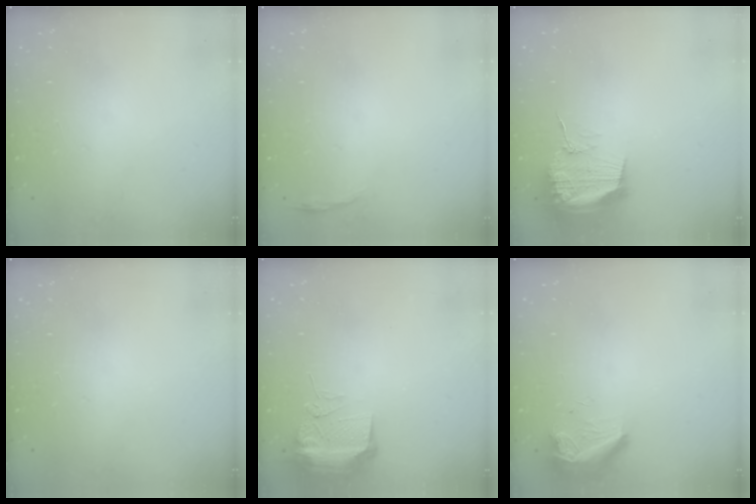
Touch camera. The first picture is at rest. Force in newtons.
{"total": 2.8, "press": 2.8, "slide": 0.6}
{"total": 16.1, "press": 16.1, "slide": 0.2}
{"total": 0.0}
{"total": 16.8, "press": 12.6, "slide": 11.1}
{"total": 8.3, "press": 8.3, "slide": 0.9}